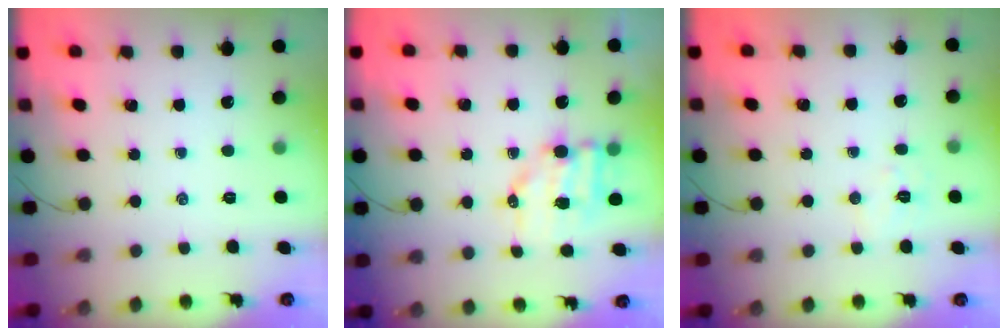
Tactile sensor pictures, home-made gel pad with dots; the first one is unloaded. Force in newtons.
{"total": 8.1, "press": 8.0, "slide": 1.0}
{"total": 5.1, "press": 5.0, "slide": 1.1}